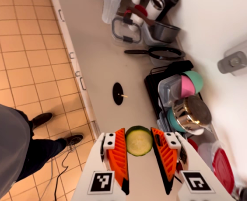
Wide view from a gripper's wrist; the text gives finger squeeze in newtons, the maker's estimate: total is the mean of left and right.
{"total": 7.3, "left": 7.4, "right": 7.1}